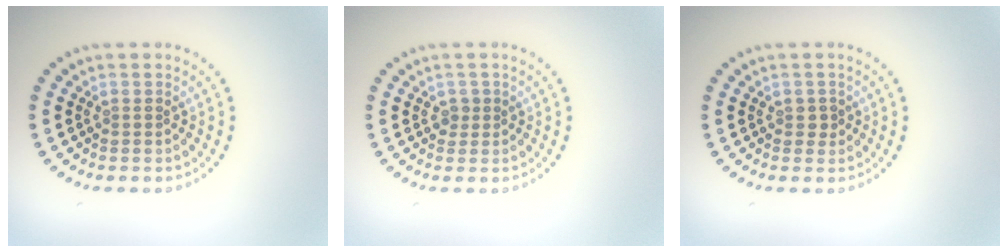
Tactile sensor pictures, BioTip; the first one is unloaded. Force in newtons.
{"total": 0.9, "press": 0.7, "slide": 0.4}
{"total": 0.9, "press": 0.9, "slide": 0.2}